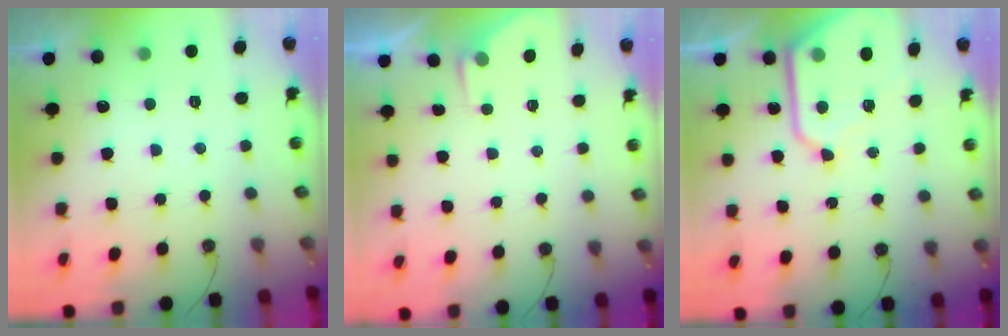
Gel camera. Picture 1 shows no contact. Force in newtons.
{"total": 1.8, "press": 1.7, "slide": 0.4}
{"total": 10.7, "press": 10.7, "slide": 0.9}